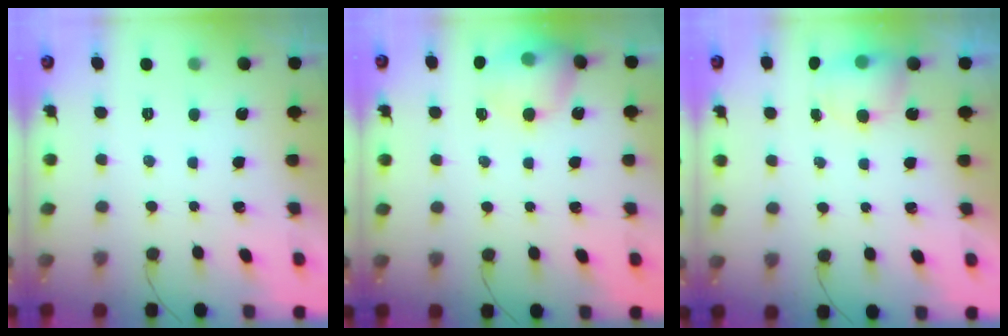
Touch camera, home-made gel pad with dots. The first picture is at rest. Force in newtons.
{"total": 13.0, "press": 12.9, "slide": 2.1}
{"total": 5.6, "press": 5.5, "slide": 0.8}